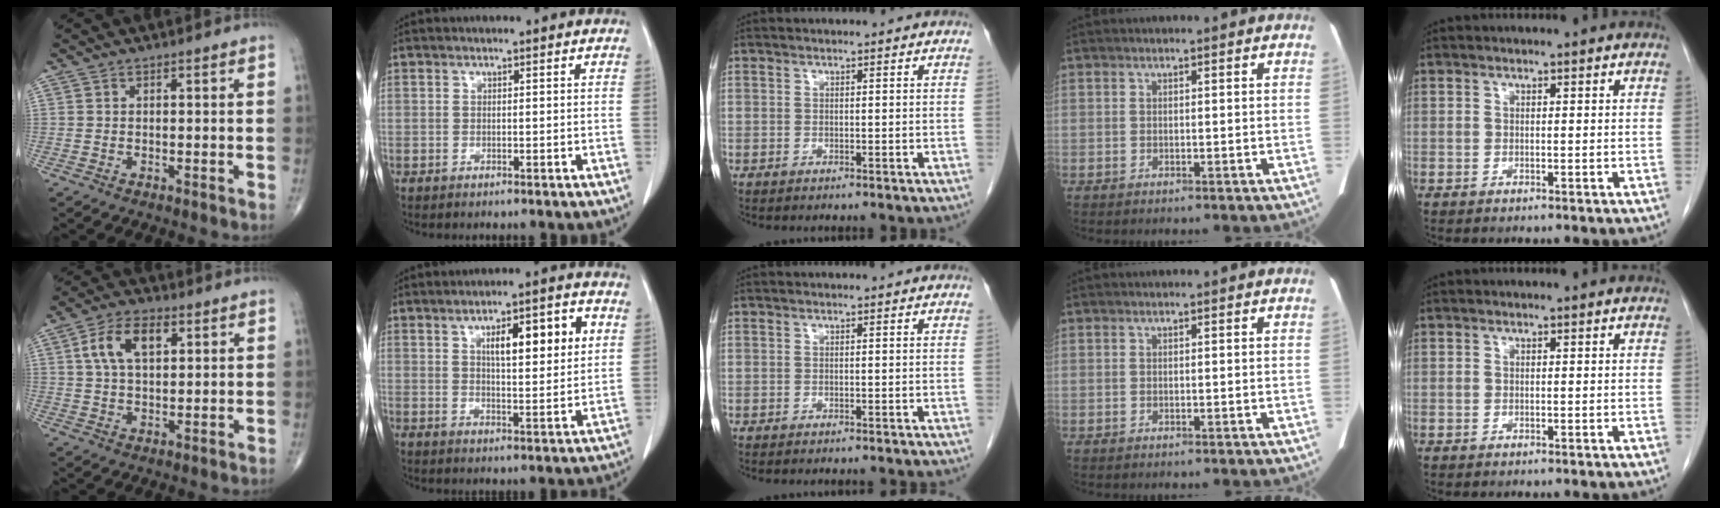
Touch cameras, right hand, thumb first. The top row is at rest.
{"thumb": {"total": 9.1, "force": [3.0, 4.9, 7.0], "torque": [-0.123, 0.005, 0.052]}, "index": {"total": 10.7, "force": [3.5, 2.9, 9.7], "torque": [-0.150, 0.014, 0.057]}, "middle": {"total": 5.4, "force": [-4.9, 0.7, 2.0], "torque": [-0.024, -0.012, -0.057]}}